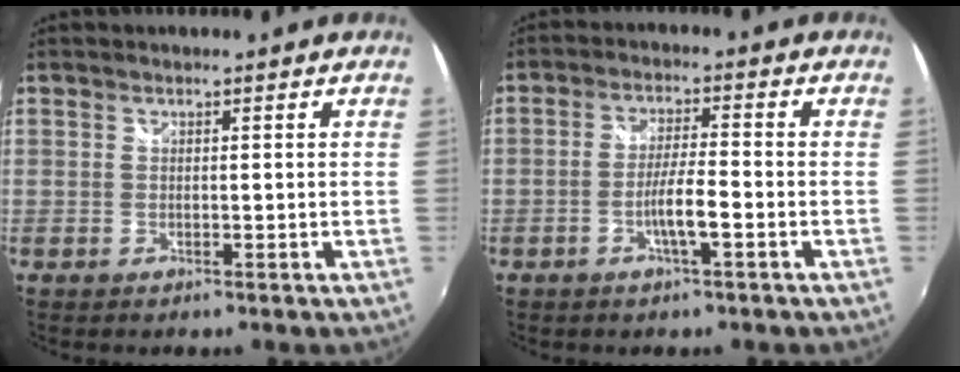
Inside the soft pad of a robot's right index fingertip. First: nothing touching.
{"total": 5.1, "force": [-2.3, 0.2, 4.5], "torque": [-0.087, 0.000, -0.041]}